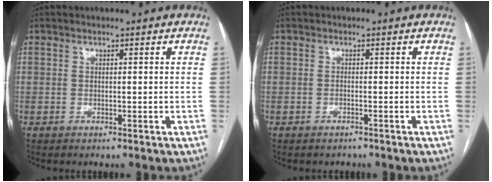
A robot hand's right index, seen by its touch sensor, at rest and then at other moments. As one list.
[{"total": 1.1, "force": [-1.0, 0.6, 0.2], "torque": [-0.007, 0.000, -0.012]}]